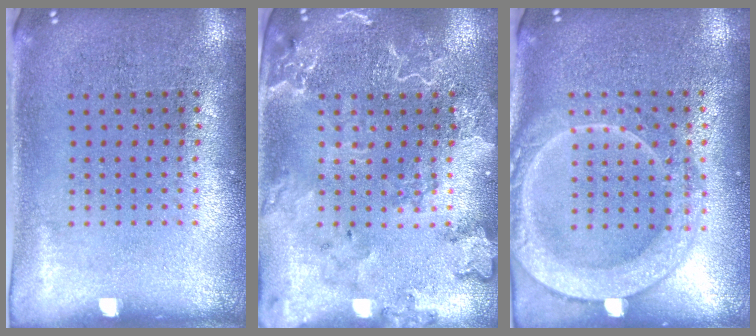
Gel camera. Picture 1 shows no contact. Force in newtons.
{"total": 2.5, "press": 2.4, "slide": 0.8}
{"total": 2.1, "press": 2.1, "slide": 0.2}